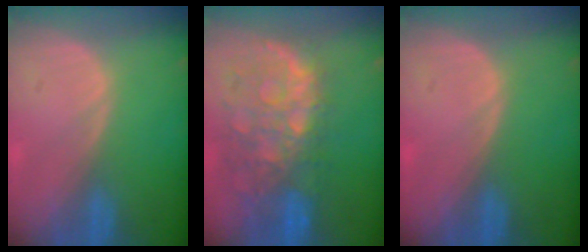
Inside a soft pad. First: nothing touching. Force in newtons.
{"total": 11.2, "press": 9.8, "slide": 5.5}
{"total": 0.0}